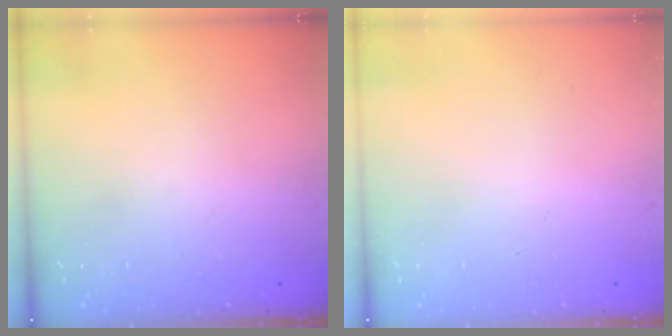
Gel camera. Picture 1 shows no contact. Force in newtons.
{"total": 0.0}